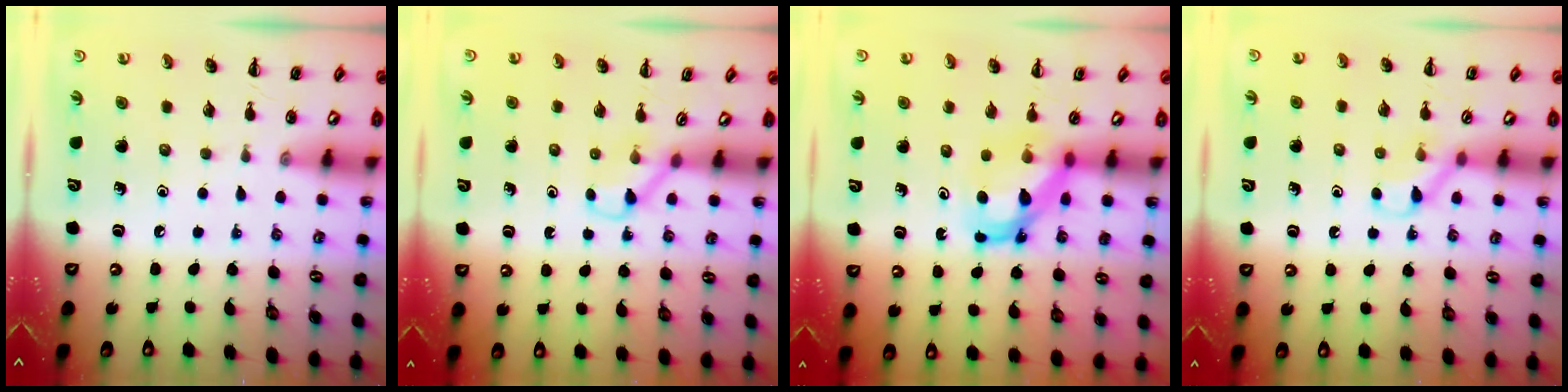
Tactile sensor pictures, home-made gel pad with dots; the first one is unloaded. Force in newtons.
{"total": 3.0, "press": 2.8, "slide": 0.9}
{"total": 6.0, "press": 6.0, "slide": 0.3}
{"total": 4.9, "press": 4.6, "slide": 1.6}